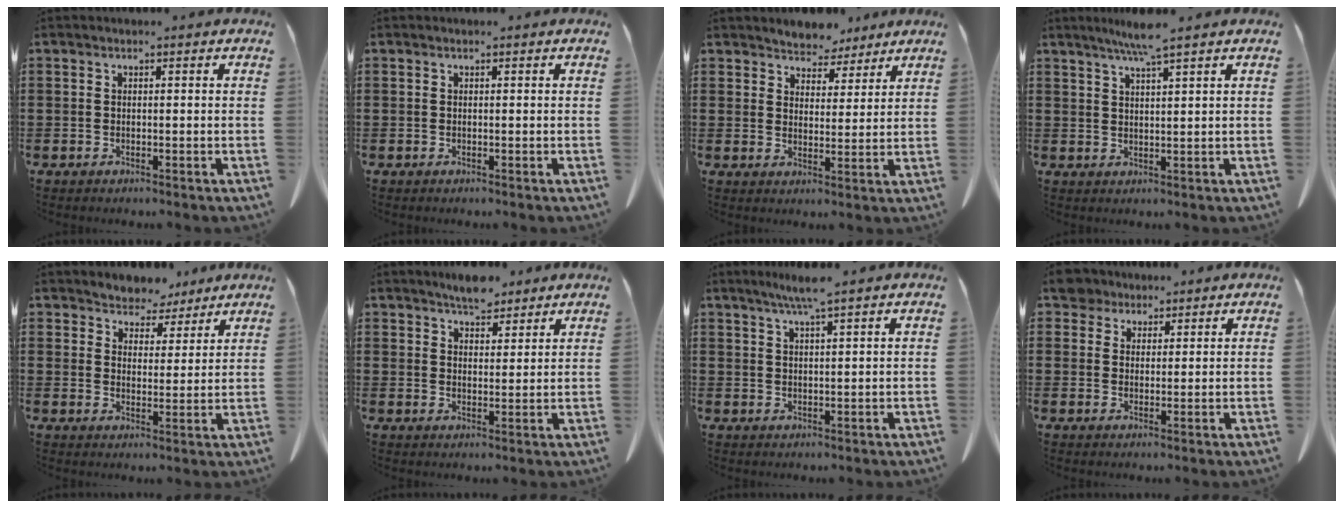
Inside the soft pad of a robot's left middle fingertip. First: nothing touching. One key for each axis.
{"total": 0.0}
{"total": 4.7, "fx": 4.4, "fy": 1.5, "fz": -0.3, "tx": -0.015, "ty": -0.016, "tz": 0.083}
{"total": 4.0, "fx": 3.1, "fy": -0.5, "fz": 2.4, "tx": -0.055, "ty": -0.005, "tz": 0.054}
{"total": 4.8, "fx": 4.6, "fy": 1.6, "fz": -0.4, "tx": -0.016, "ty": -0.023, "tz": 0.084}
{"total": 4.7, "fx": 4.4, "fy": 1.2, "fz": 0.8, "tx": -0.019, "ty": -0.014, "tz": 0.083}
{"total": 3.6, "fx": 2.8, "fy": -0.5, "fz": 2.3, "tx": -0.050, "ty": -0.002, "tz": 0.049}
{"total": 4.0, "fx": 3.3, "fy": 2.0, "fz": 0.9, "tx": -0.025, "ty": 0.002, "tz": 0.062}